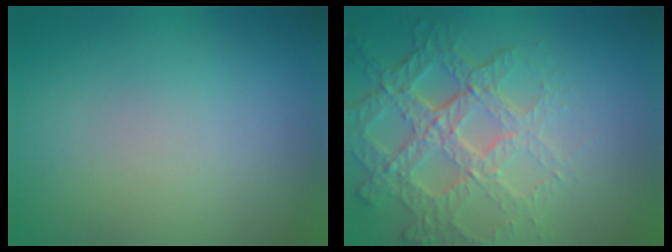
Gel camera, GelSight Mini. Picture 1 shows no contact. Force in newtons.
{"total": 6.6, "press": 5.0, "slide": 4.3}